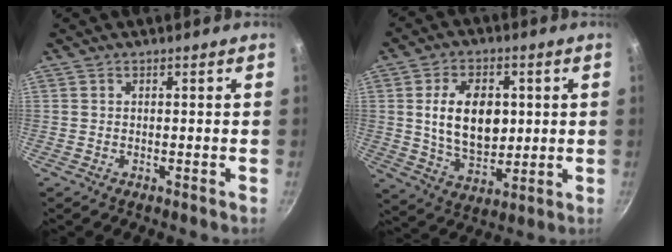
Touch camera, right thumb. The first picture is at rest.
{"total": 13.5, "force": [1.9, 8.7, 10.1], "torque": [-0.146, -0.012, 0.038]}